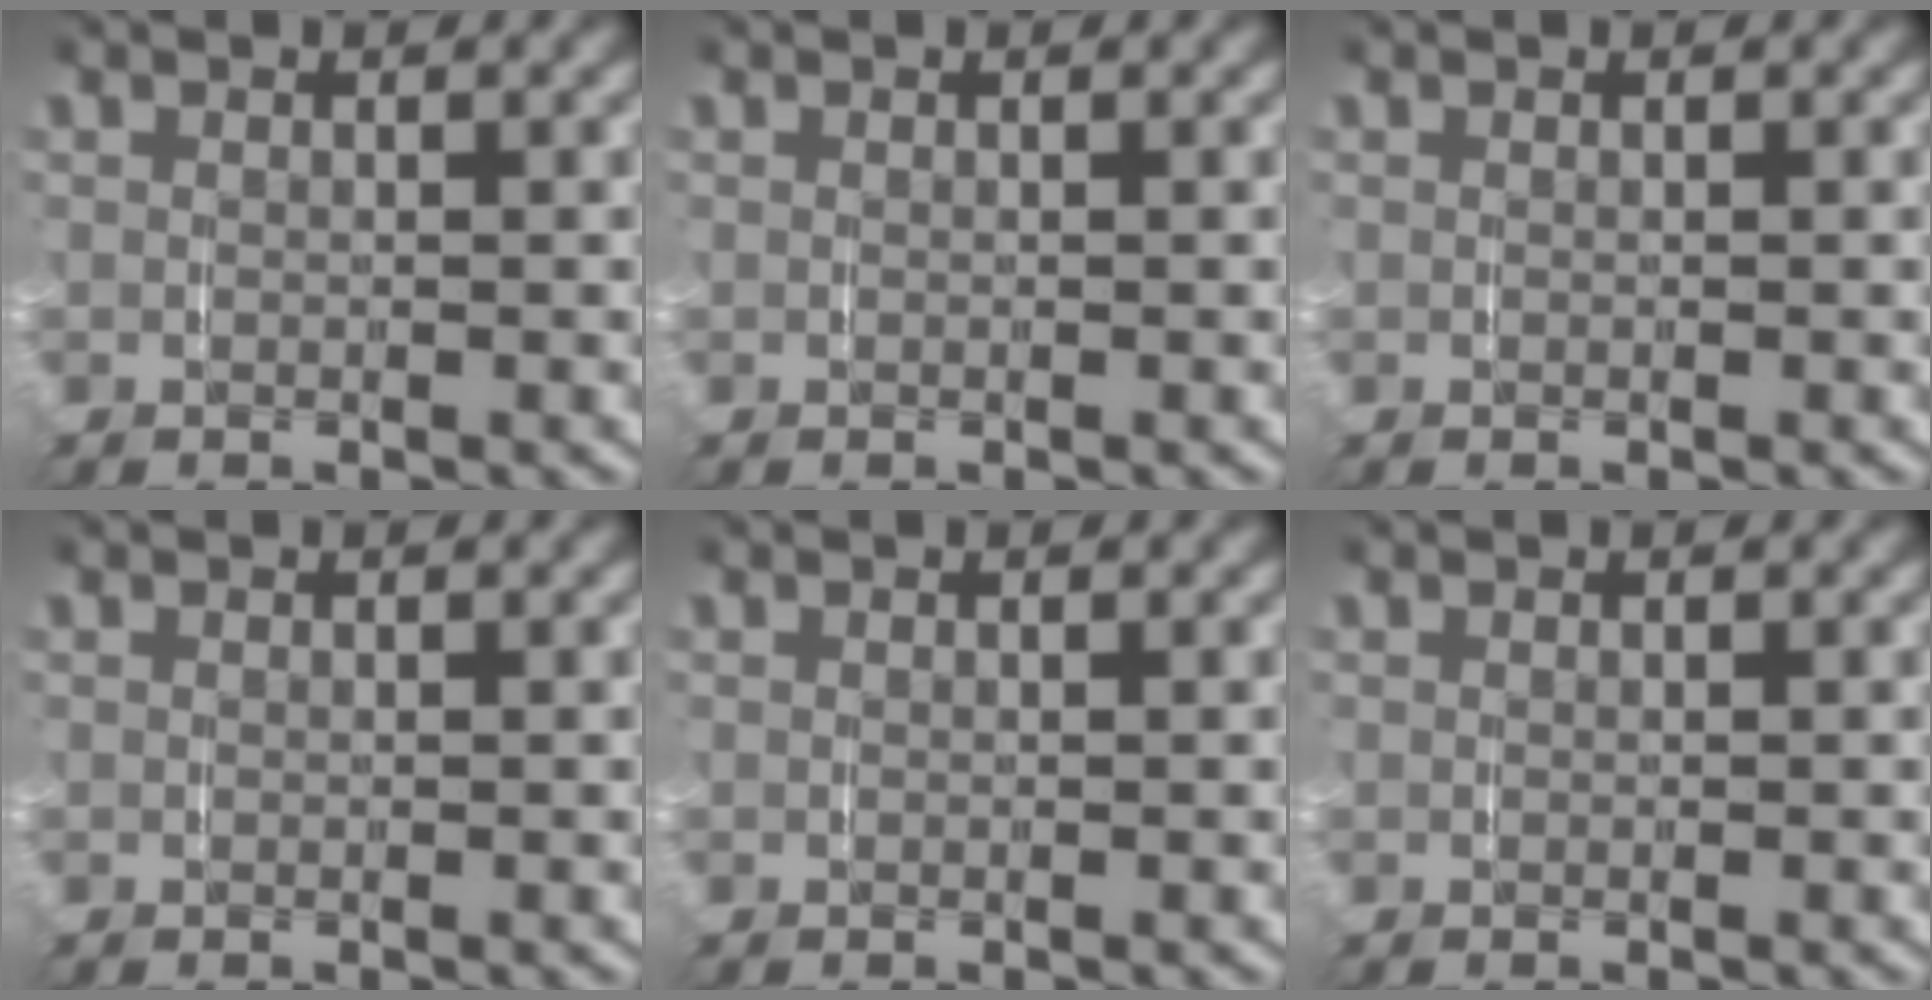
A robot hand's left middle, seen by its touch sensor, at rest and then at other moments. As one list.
[{"total": 0.0}, {"total": 0.0}, {"total": 0.0}, {"total": 0.0}, {"total": 0.0}]